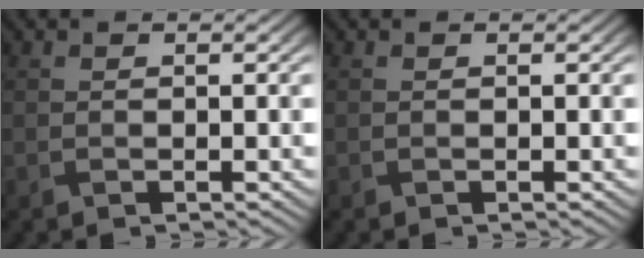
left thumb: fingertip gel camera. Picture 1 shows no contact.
{"total": 0.0}